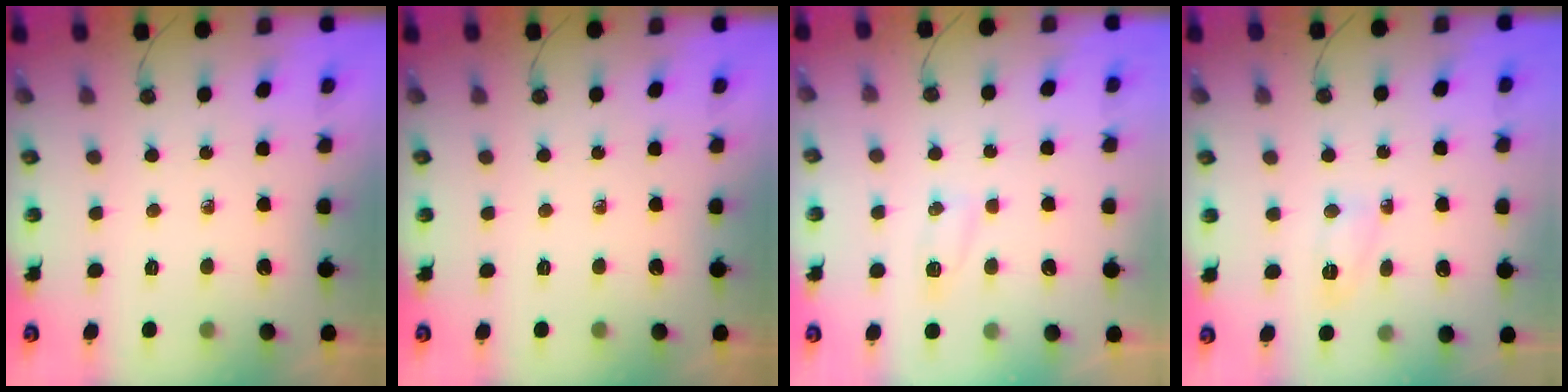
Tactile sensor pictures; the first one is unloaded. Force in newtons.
{"total": 0.0}
{"total": 4.6, "press": 4.6, "slide": 0.5}
{"total": 3.9, "press": 3.9, "slide": 0.4}